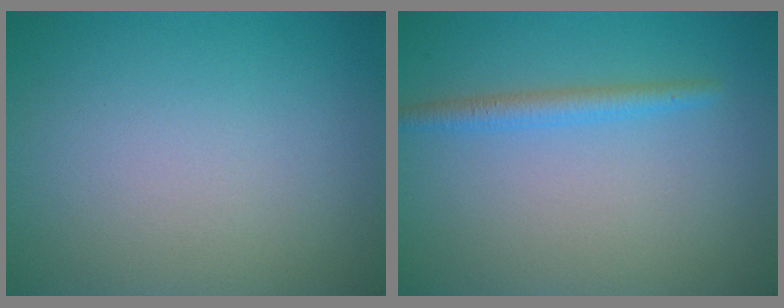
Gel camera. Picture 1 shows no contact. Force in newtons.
{"total": 1.9, "press": 1.9, "slide": 0.2}